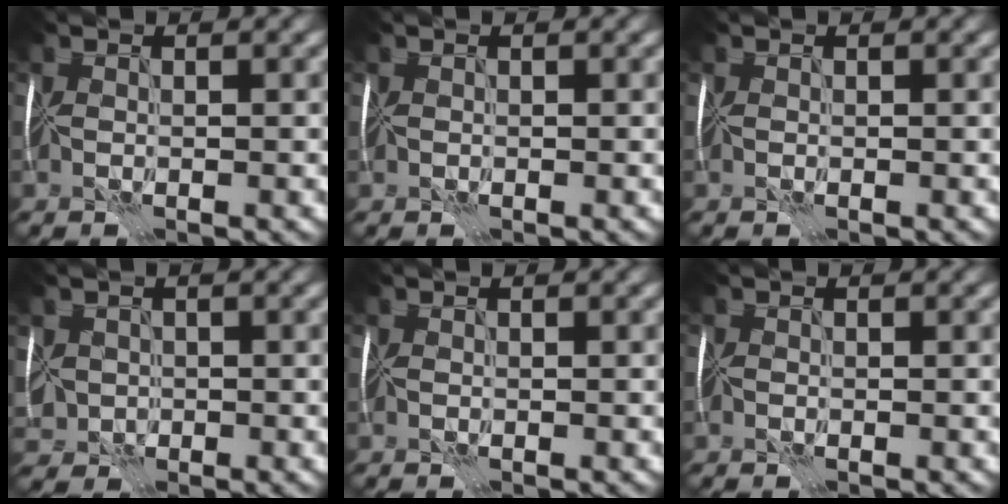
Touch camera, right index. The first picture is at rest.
{"total": 0.0}
{"total": 0.0}
{"total": 3.0, "force": [-0.3, 2.6, 1.5], "torque": [-0.038, -0.001, 0.000]}
{"total": 0.0}
{"total": 0.7, "force": [-0.1, 0.7, 0.3], "torque": [-0.004, 0.003, -0.003]}